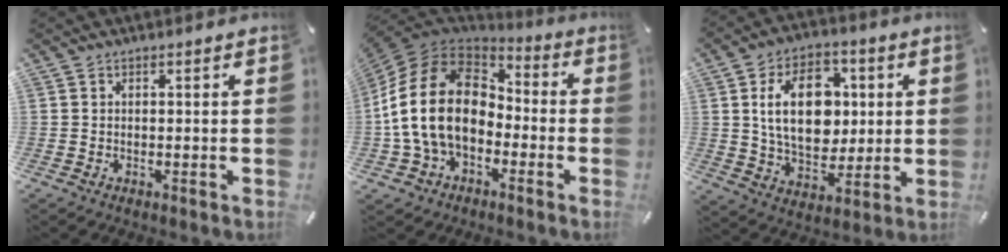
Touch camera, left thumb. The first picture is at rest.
{"total": 18.8, "force": [-2.8, 13.9, 12.4], "torque": [-0.272, 0.031, -0.050]}
{"total": 17.0, "force": [2.5, 11.9, 11.9], "torque": [-0.212, 0.010, 0.039]}